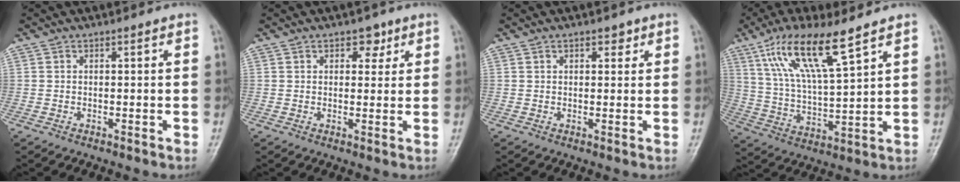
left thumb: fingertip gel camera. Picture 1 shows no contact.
{"total": 3.4, "force": [1.9, 2.2, 1.7], "torque": [0.001, -0.006, 0.023]}
{"total": 2.1, "force": [1.3, 1.2, 1.2], "torque": [-0.001, -0.004, 0.015]}
{"total": 14.3, "force": [8.5, 3.0, 11.1], "torque": [-0.209, -0.031, 0.171]}